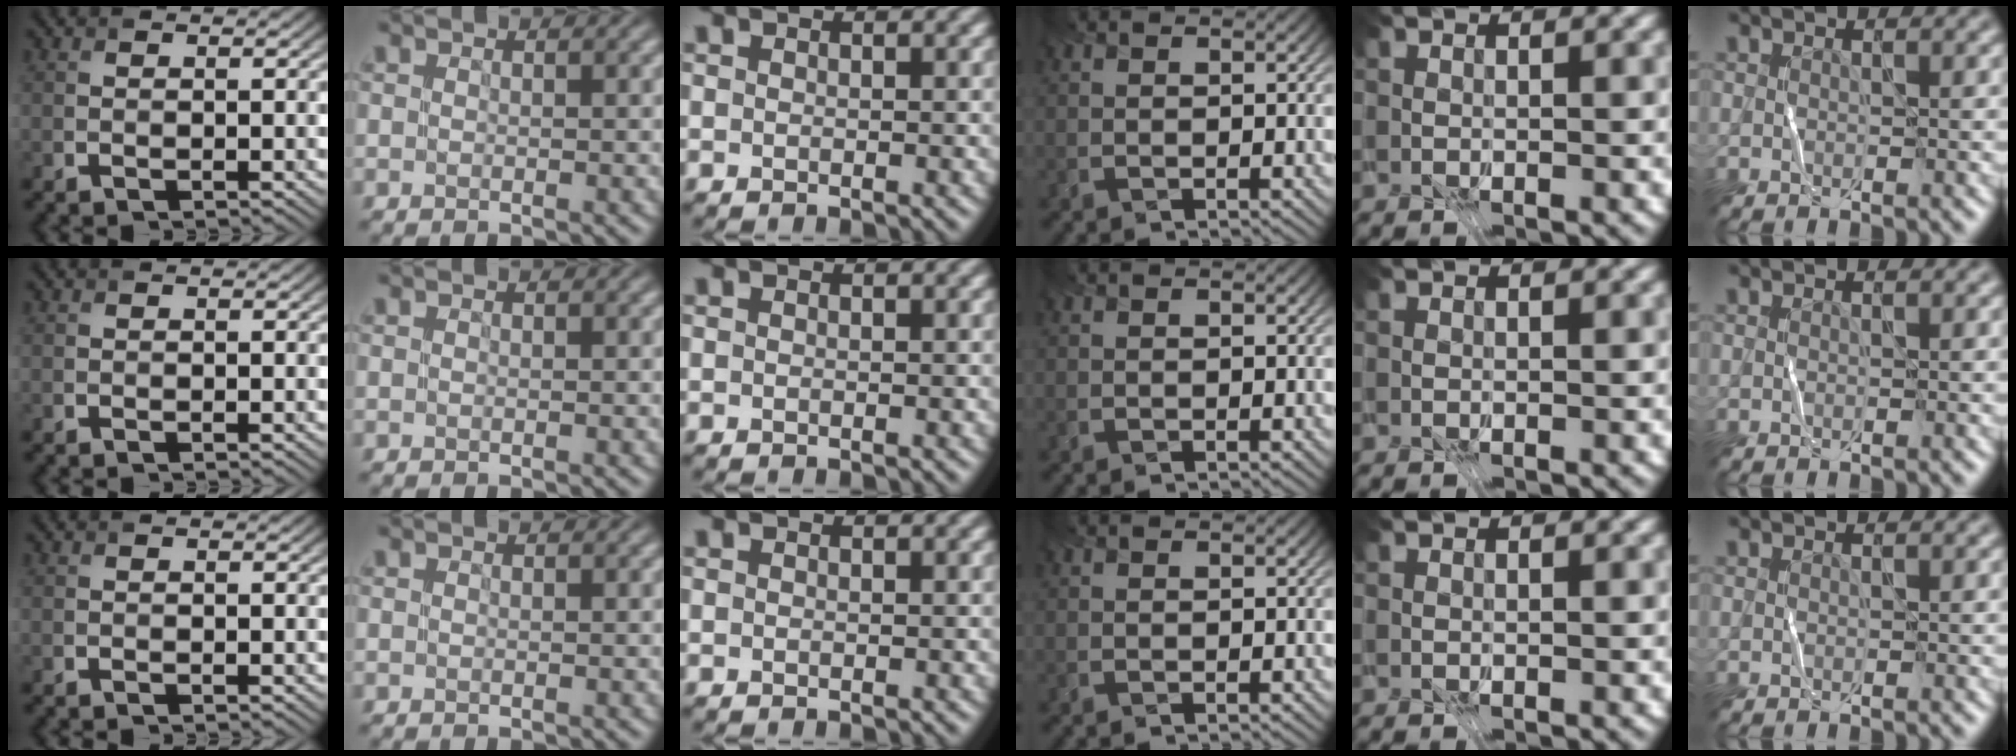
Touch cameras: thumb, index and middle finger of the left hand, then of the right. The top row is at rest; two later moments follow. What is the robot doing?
{"motion": "fold", "object": "receipt paper"}